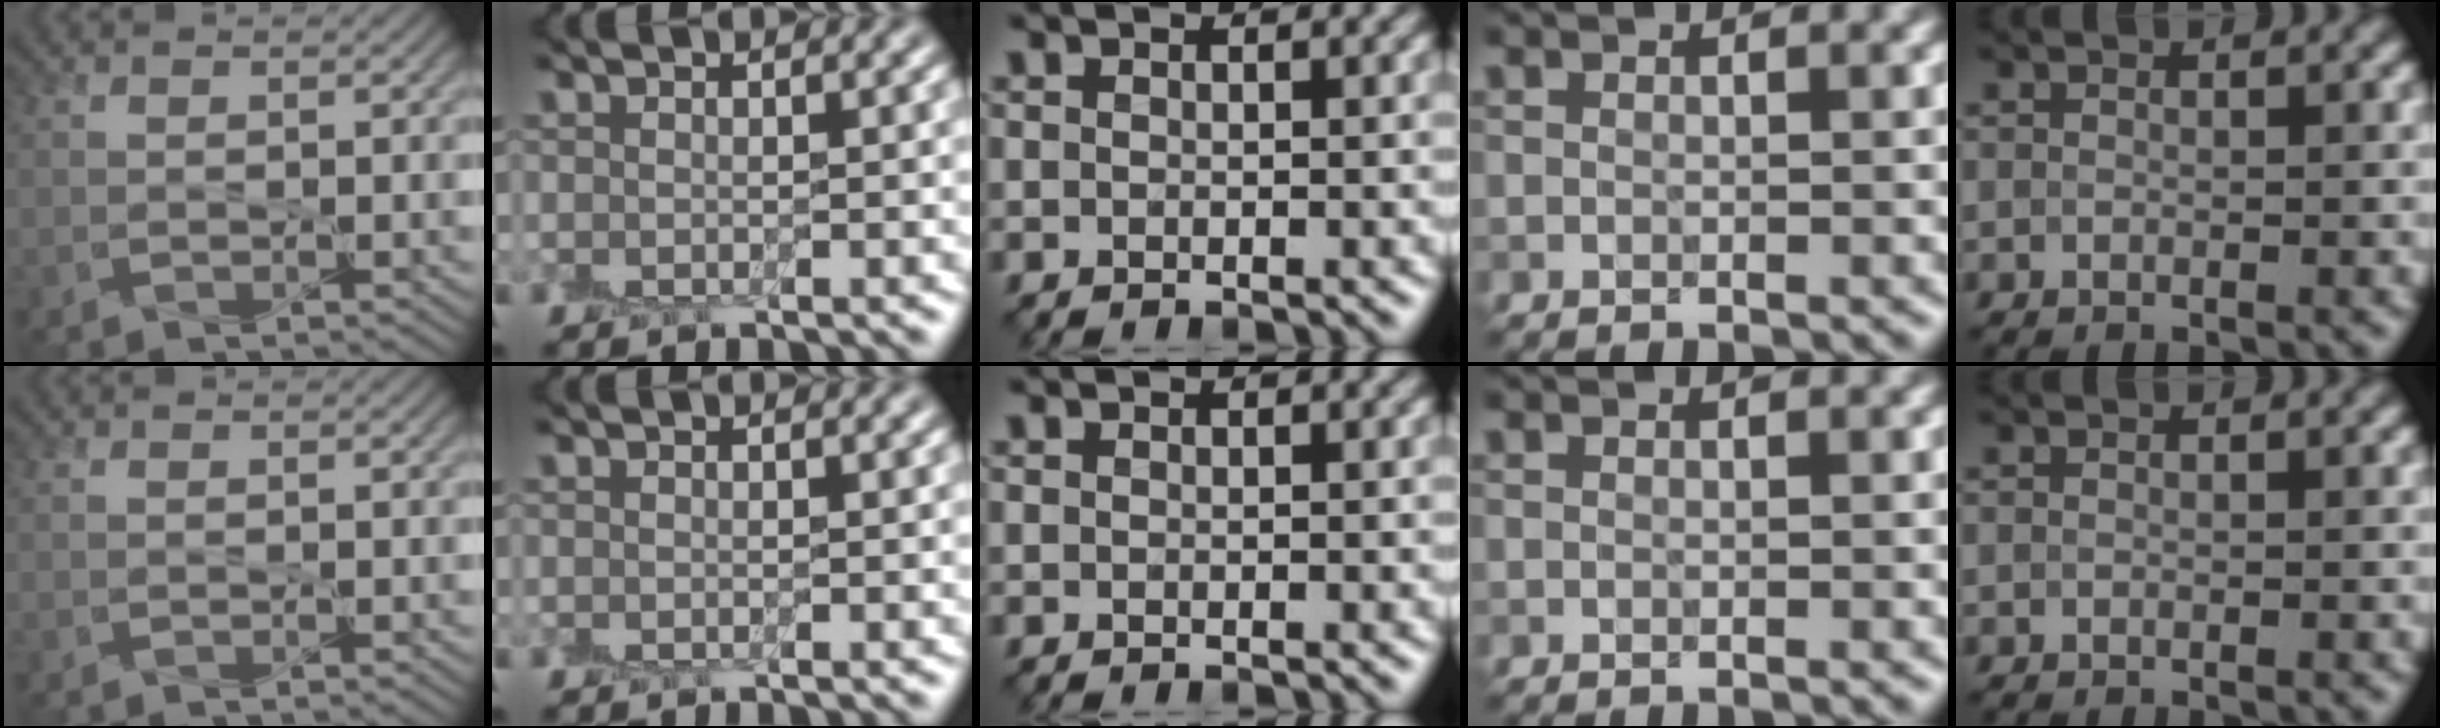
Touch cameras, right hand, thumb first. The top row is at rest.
{}